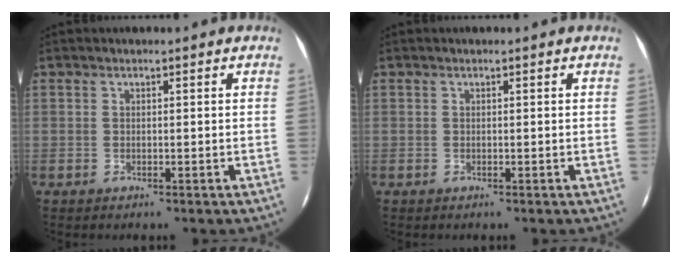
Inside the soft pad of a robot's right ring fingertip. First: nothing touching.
{"total": 0.0}